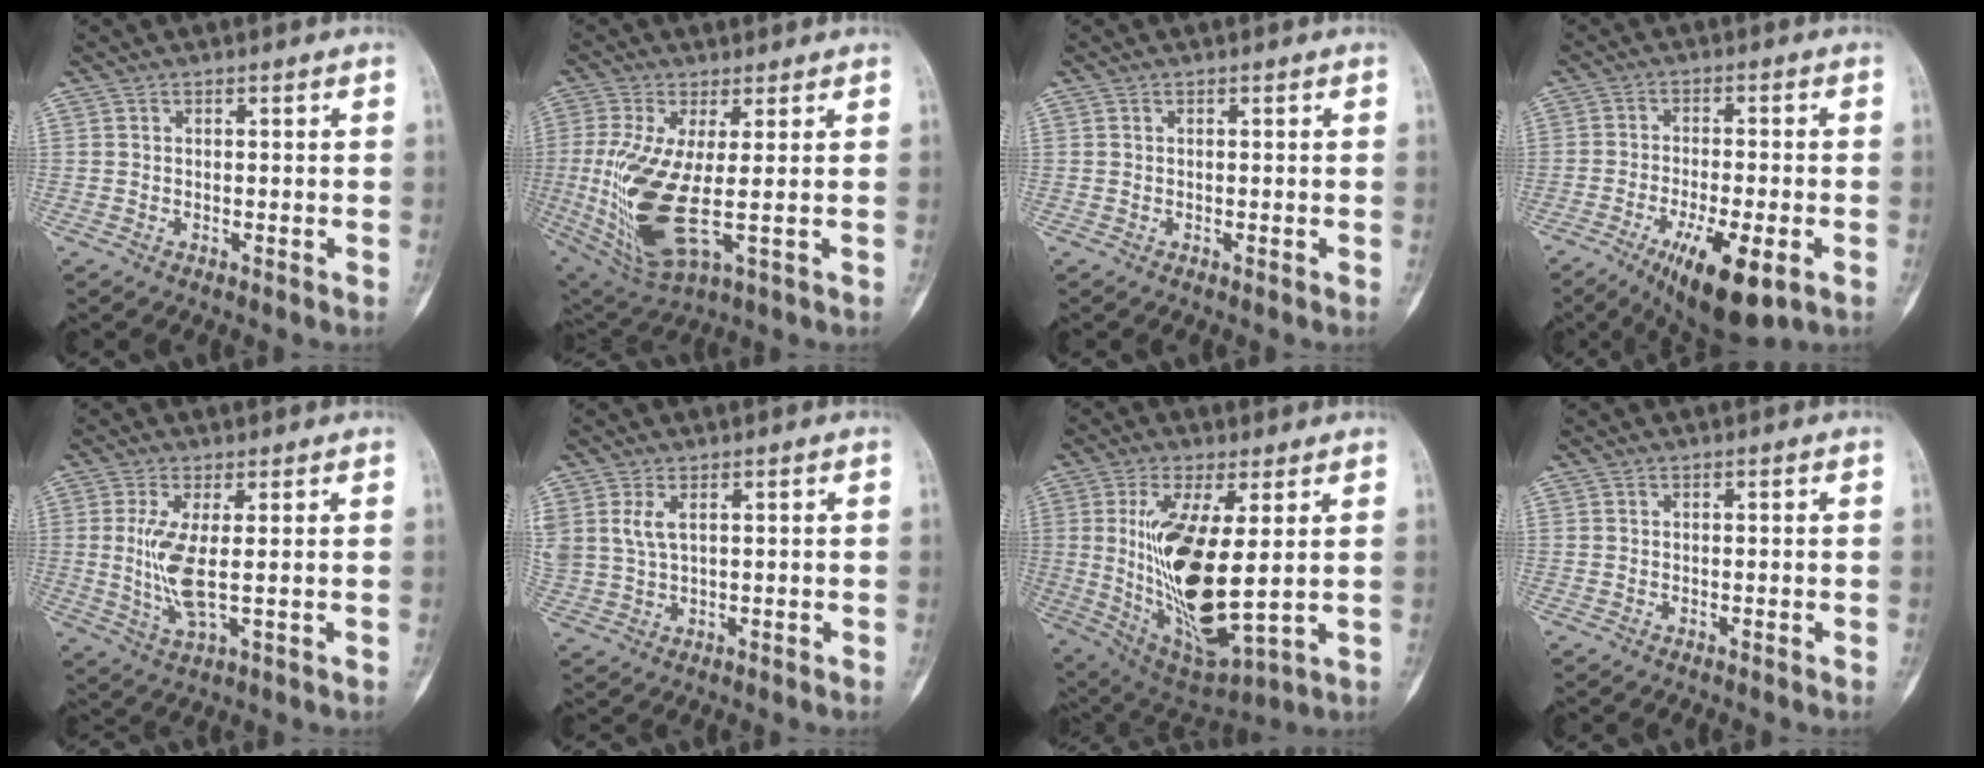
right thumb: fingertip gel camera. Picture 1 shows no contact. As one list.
[{"total": 14.7, "force": [-0.7, 4.7, 13.9], "torque": [-0.315, -0.021, 0.002]}, {"total": 0.0}, {"total": 12.7, "force": [-5.8, 3.9, 10.6], "torque": [-0.173, 0.000, -0.085]}, {"total": 7.2, "force": [0.6, 1.7, 6.9], "torque": [-0.164, -0.019, 0.016]}, {"total": 4.5, "force": [1.8, 2.3, 3.4], "torque": [-0.083, 0.000, 0.046]}, {"total": 19.8, "force": [1.6, 7.0, 18.5], "torque": [-0.357, -0.029, 0.053]}, {"total": 0.0}]